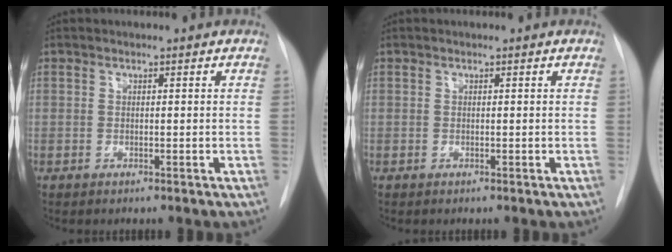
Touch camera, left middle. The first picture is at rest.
{"total": 0.0}